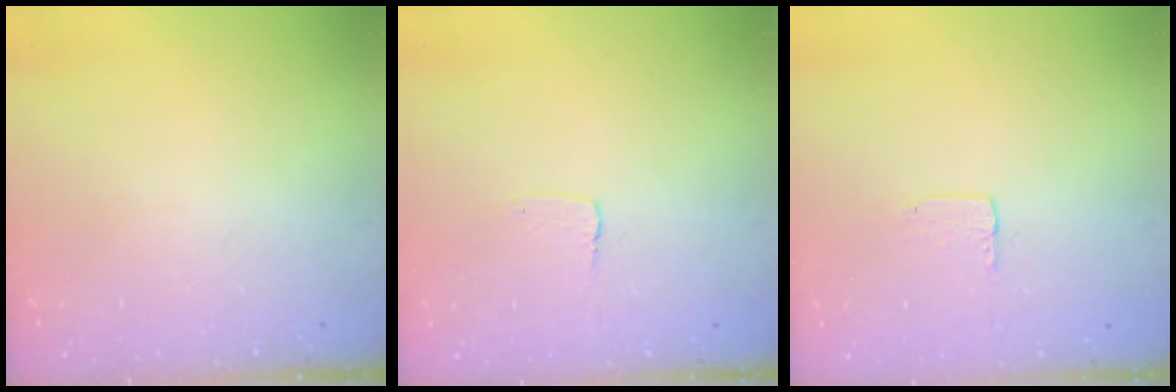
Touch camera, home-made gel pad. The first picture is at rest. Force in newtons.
{"total": 2.7, "press": 2.7, "slide": 0.2}
{"total": 3.9, "press": 3.9, "slide": 0.1}